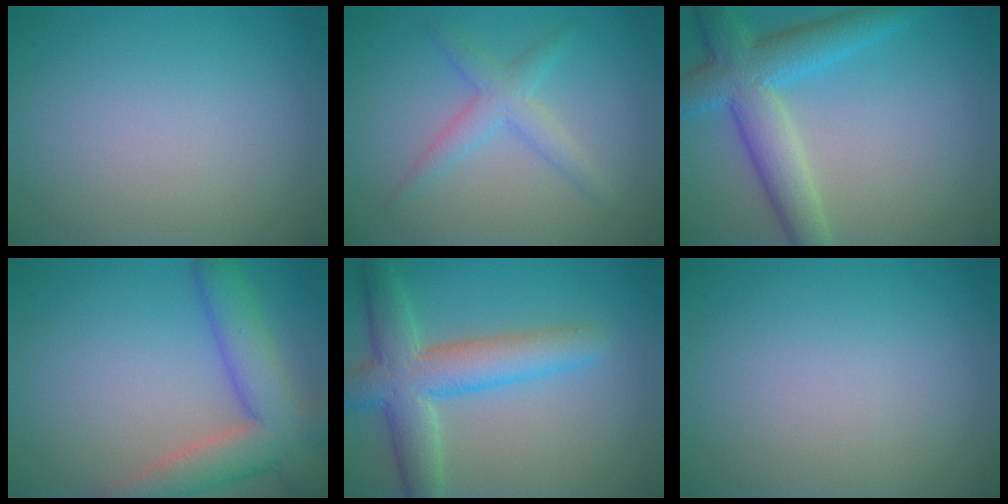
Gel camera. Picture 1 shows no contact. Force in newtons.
{"total": 2.6, "press": 2.6, "slide": 0.0}
{"total": 5.4, "press": 5.4, "slide": 0.4}
{"total": 6.9, "press": 6.8, "slide": 0.5}
{"total": 6.5, "press": 6.5, "slide": 0.2}
{"total": 0.0}